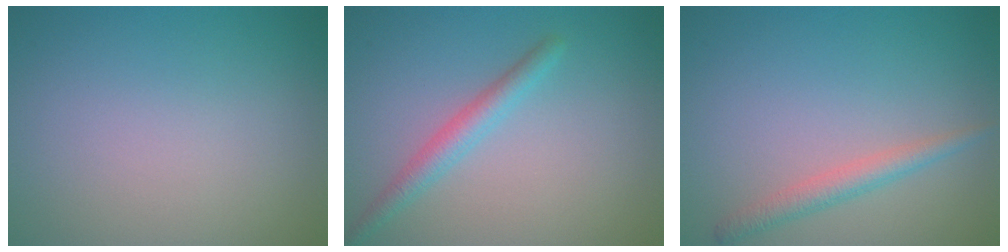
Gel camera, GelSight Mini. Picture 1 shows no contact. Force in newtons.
{"total": 2.2, "press": 2.2, "slide": 0.0}
{"total": 2.0, "press": 2.0, "slide": 0.0}